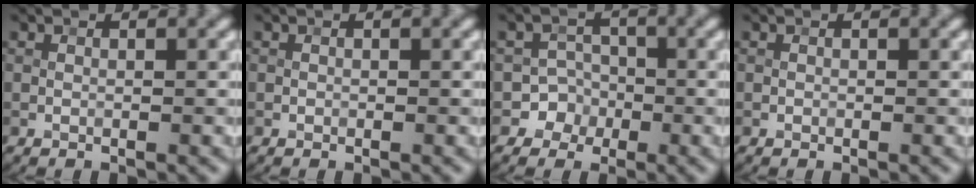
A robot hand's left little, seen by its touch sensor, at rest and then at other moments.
{"total": 0.0}
{"total": 3.5, "force": [-1.6, 3.1, 0.1], "torque": [0.034, 0.006, -0.040]}
{"total": 0.0}